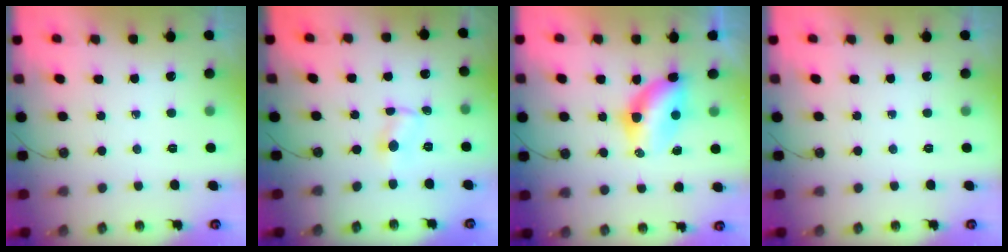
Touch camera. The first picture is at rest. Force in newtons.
{"total": 1.0, "press": 0.9, "slide": 0.1}
{"total": 8.5, "press": 7.7, "slide": 3.7}
{"total": 0.0}